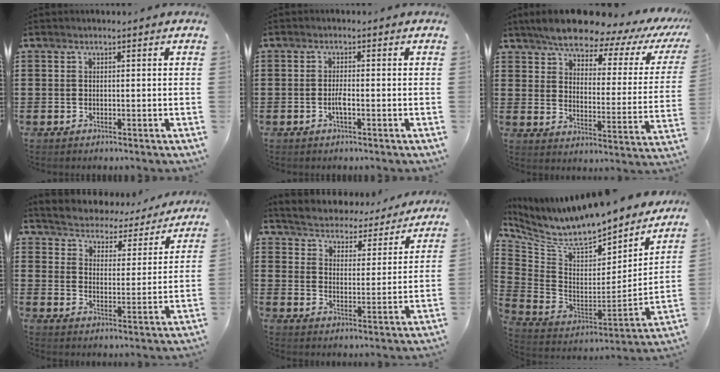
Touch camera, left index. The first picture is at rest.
{"total": 1.8, "force": [-0.5, 0.3, 1.7], "torque": [-0.041, -0.002, -0.012]}
{"total": 8.0, "force": [7.0, 1.7, 3.6], "torque": [-0.081, -0.046, 0.114]}
{"total": 3.5, "force": [3.5, 0.0, -0.5], "torque": [-0.015, -0.038, 0.051]}
{"total": 4.1, "force": [4.0, -0.2, -0.5], "torque": [-0.018, -0.040, 0.063]}
{"total": 8.4, "force": [7.3, 2.1, 3.5], "torque": [-0.108, -0.070, 0.124]}